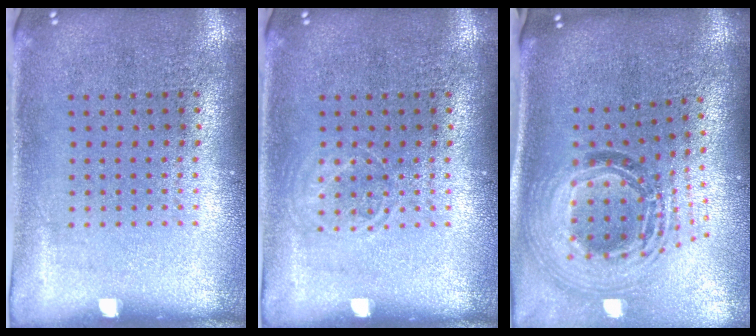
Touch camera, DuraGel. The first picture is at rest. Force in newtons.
{"total": 1.1, "press": 1.1, "slide": 0.2}
{"total": 1.9, "press": 1.5, "slide": 1.1}